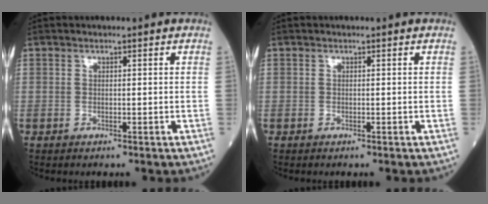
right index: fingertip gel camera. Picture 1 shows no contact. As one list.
[{"total": 0.0}]